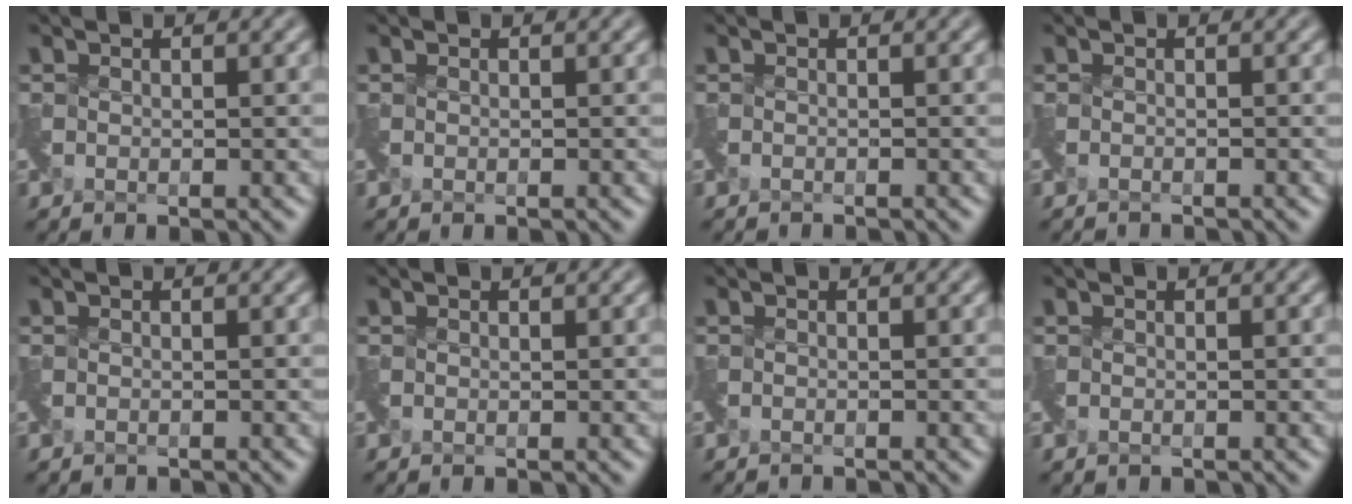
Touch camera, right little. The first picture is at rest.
{"total": 0.0}
{"total": 1.0, "force": [-1.0, -0.1, -0.2], "torque": [0.003, -0.013, -0.024]}
{"total": 1.3, "force": [-1.3, -0.1, -0.3], "torque": [0.004, -0.014, -0.029]}
{"total": 0.7, "force": [-0.7, 0.3, 0.1], "torque": [-0.003, -0.010, -0.019]}
{"total": 0.0}
{"total": 1.0, "force": [-1.0, -0.1, -0.3], "torque": [0.004, -0.013, -0.024]}
{"total": 0.6, "force": [-0.4, 0.3, 0.2], "torque": [-0.006, -0.007, -0.012]}